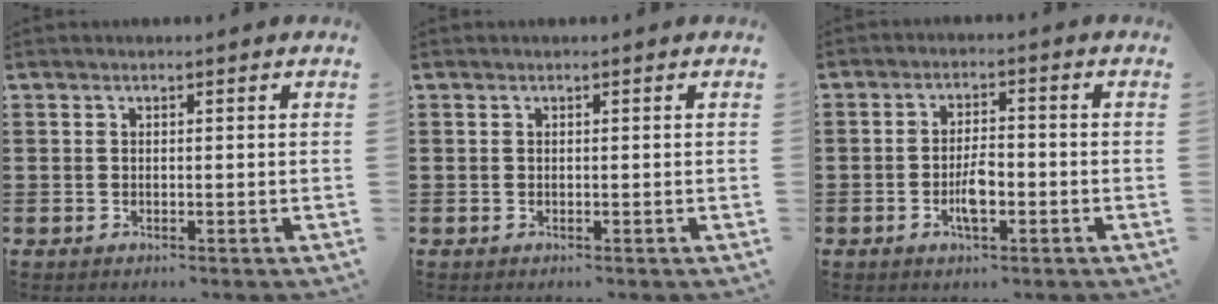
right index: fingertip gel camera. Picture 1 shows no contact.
{"total": 0.0}
{"total": 4.4, "force": [-1.5, 1.5, 3.9], "torque": [-0.081, 0.001, -0.031]}